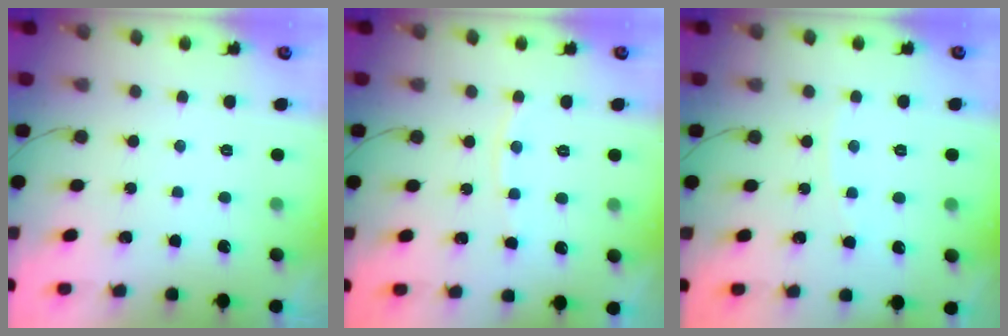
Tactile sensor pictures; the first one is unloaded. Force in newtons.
{"total": 3.7, "press": 3.6, "slide": 0.6}
{"total": 2.2, "press": 2.2, "slide": 0.3}